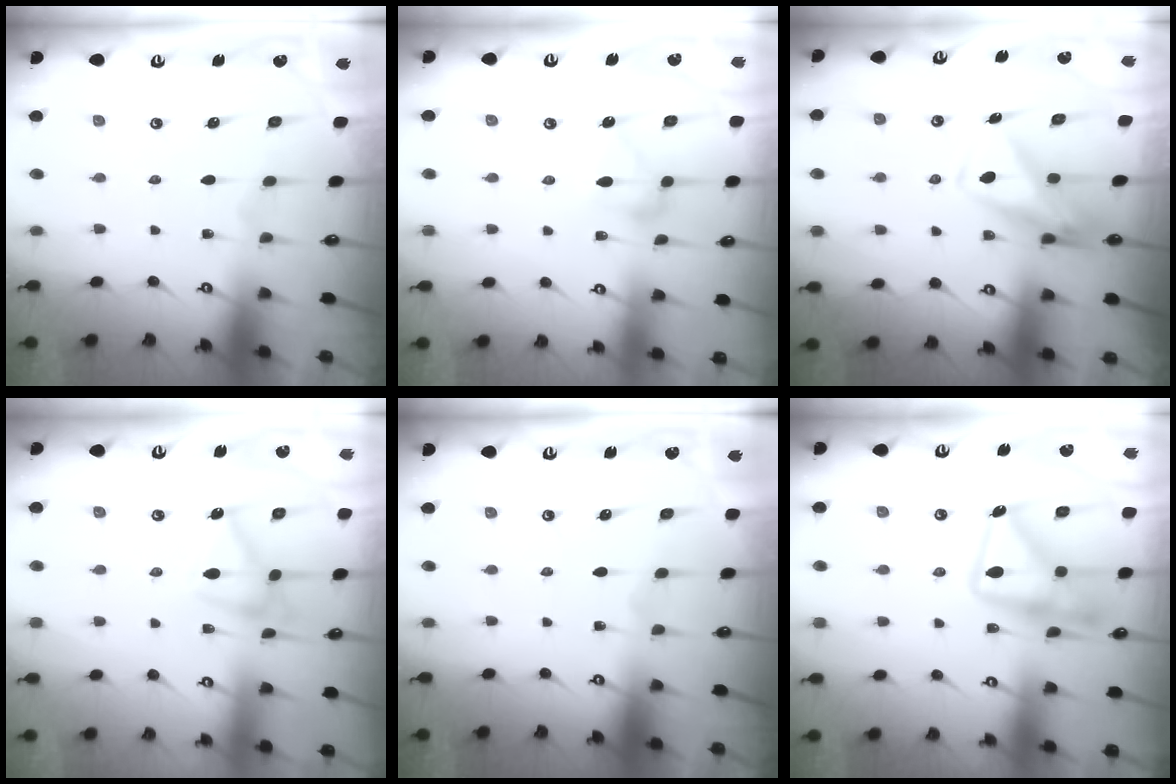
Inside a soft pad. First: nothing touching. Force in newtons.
{"total": 9.6, "press": 9.6, "slide": 0.4}
{"total": 8.8, "press": 8.7, "slide": 0.9}
{"total": 12.6, "press": 12.6, "slide": 0.4}
{"total": 0.0}
{"total": 17.7, "press": 17.7, "slide": 1.2}